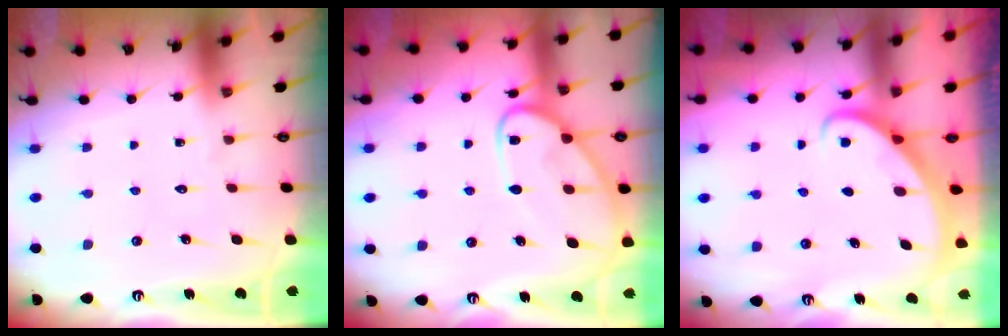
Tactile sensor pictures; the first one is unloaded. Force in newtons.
{"total": 12.1, "press": 12.0, "slide": 1.2}
{"total": 2.8, "press": 2.8, "slide": 0.2}